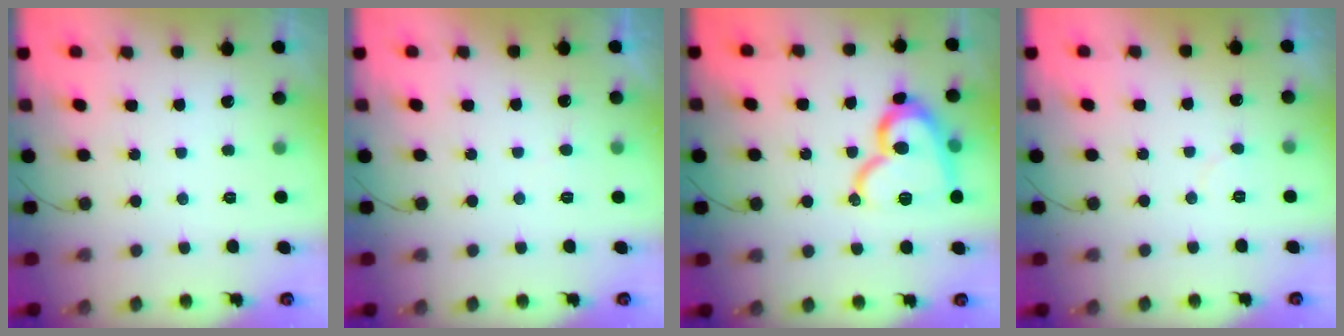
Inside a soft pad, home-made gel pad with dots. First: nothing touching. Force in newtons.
{"total": 3.3, "press": 3.3, "slide": 0.2}
{"total": 17.0, "press": 17.0, "slide": 1.4}
{"total": 3.6, "press": 3.6, "slide": 0.3}